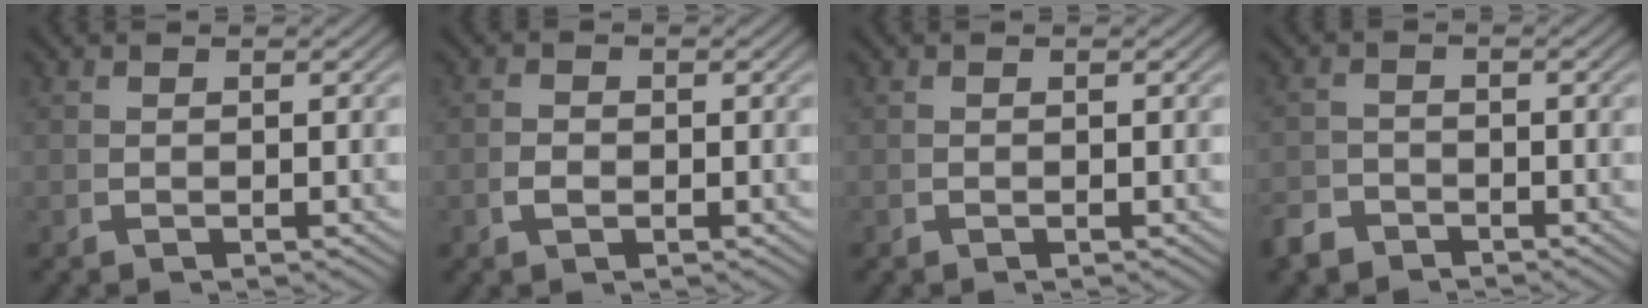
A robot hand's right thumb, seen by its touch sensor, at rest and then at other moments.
{"total": 1.0, "force": [-0.4, 0.6, 0.6], "torque": [-0.011, -0.003, -0.006]}
{"total": 0.0}
{"total": 2.6, "force": [-2.4, 1.0, 0.0], "torque": [0.009, -0.010, -0.041]}